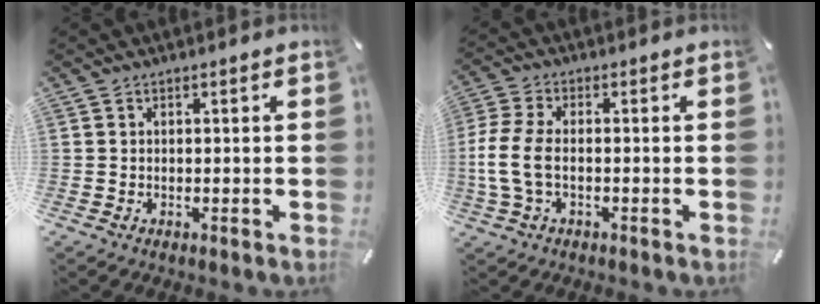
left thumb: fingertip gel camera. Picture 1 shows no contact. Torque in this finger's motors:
{"motor_torque": [-0.36, 1.10, 0.73, -0.61, 0.19]}